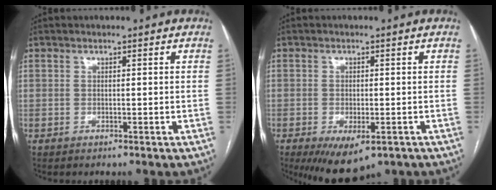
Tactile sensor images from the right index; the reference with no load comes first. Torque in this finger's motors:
{"motor_torque": [1.44, -0.70, 0.44, 0.09]}